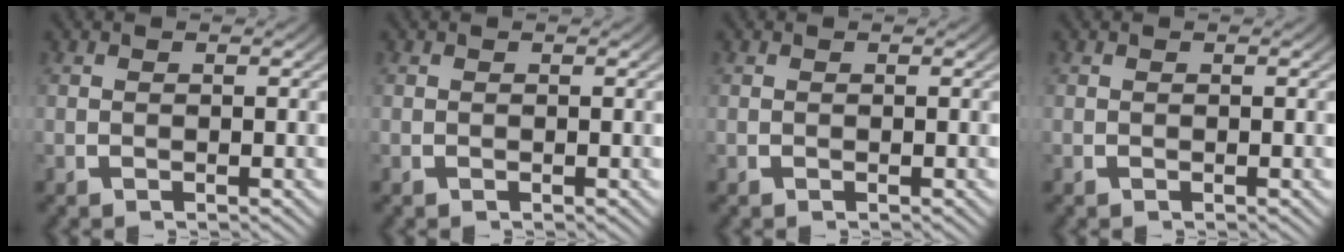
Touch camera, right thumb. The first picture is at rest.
{"total": 0.0}
{"total": 0.0}
{"total": 0.0}